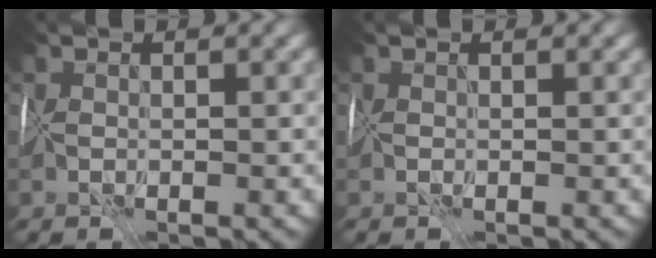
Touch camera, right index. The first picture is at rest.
{"total": 0.0}